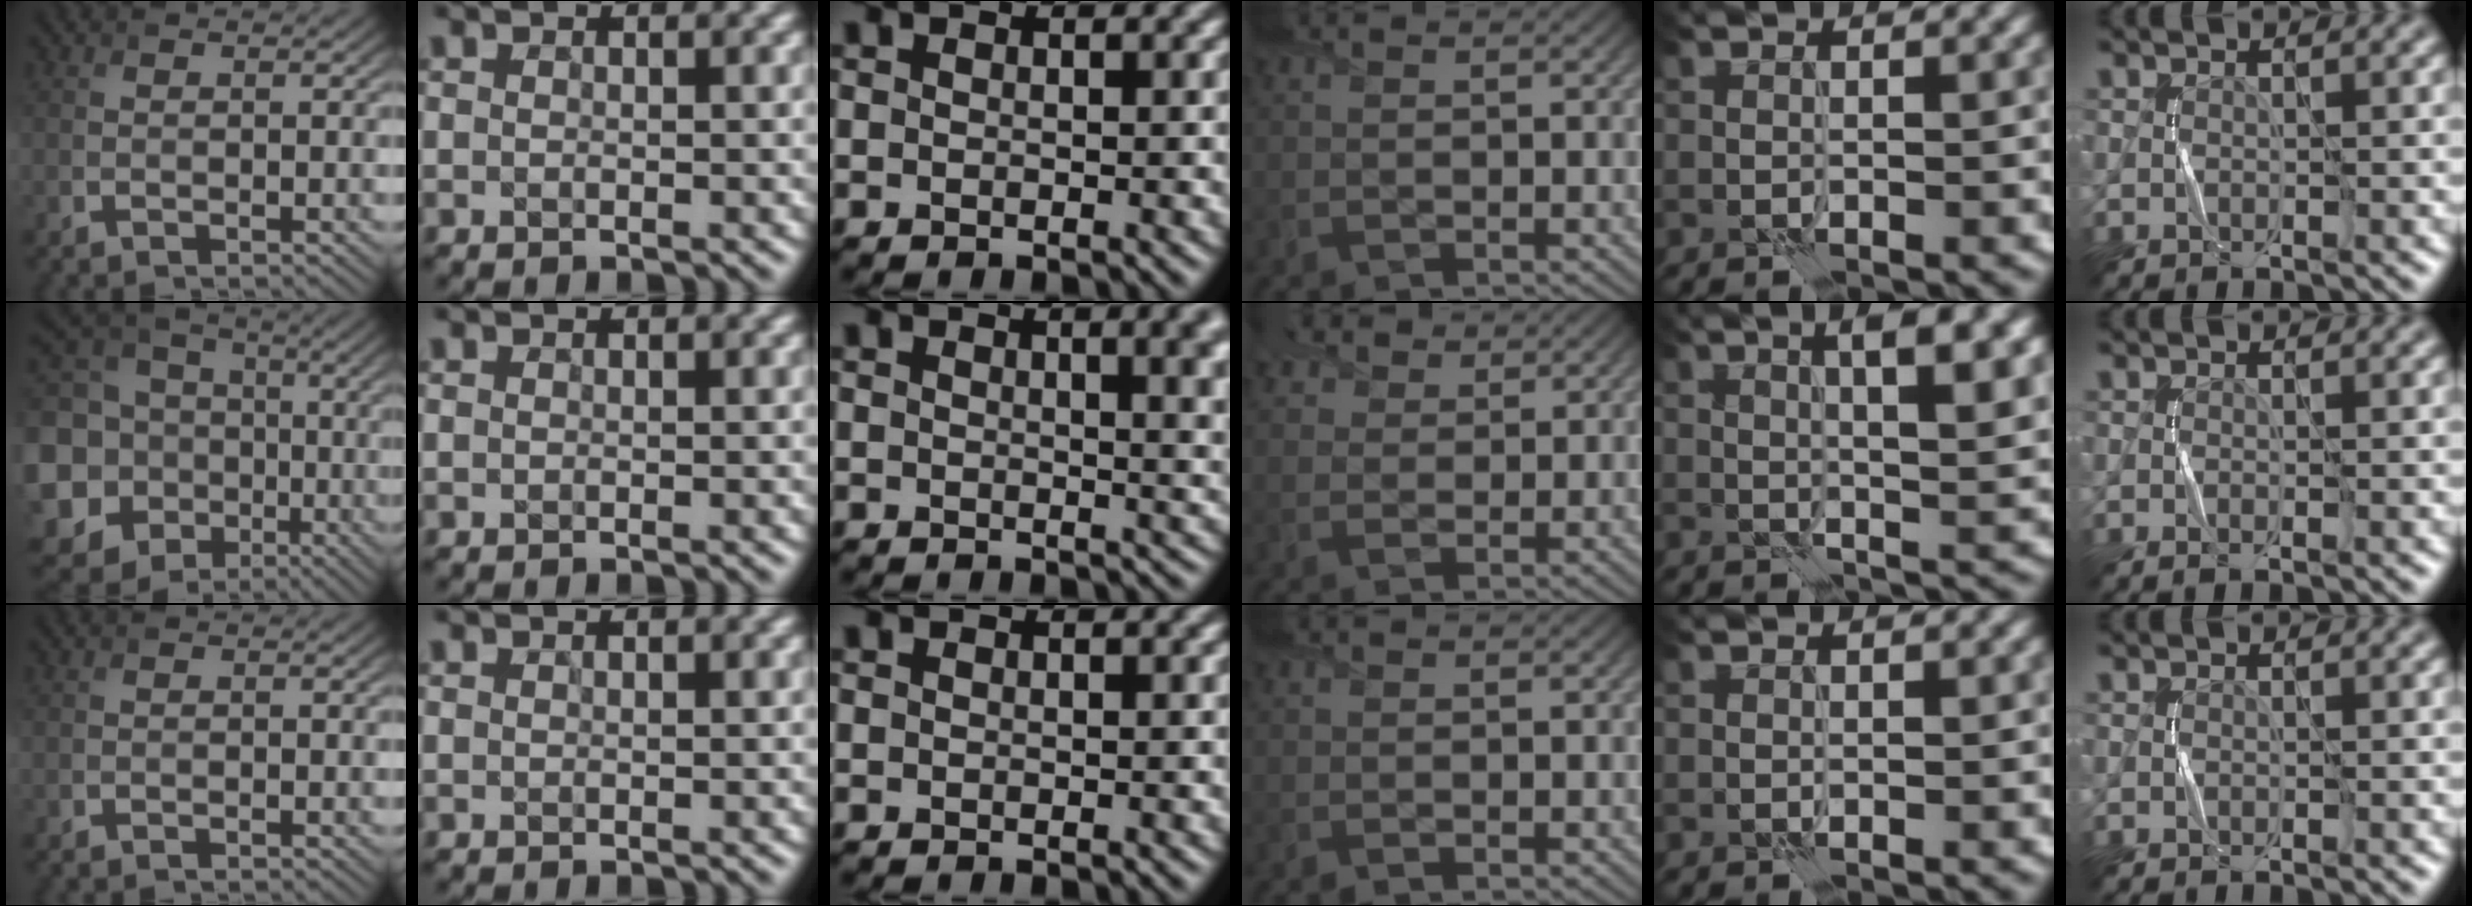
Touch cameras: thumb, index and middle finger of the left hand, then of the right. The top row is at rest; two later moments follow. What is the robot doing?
{"motion": "fold", "object": "scarf"}